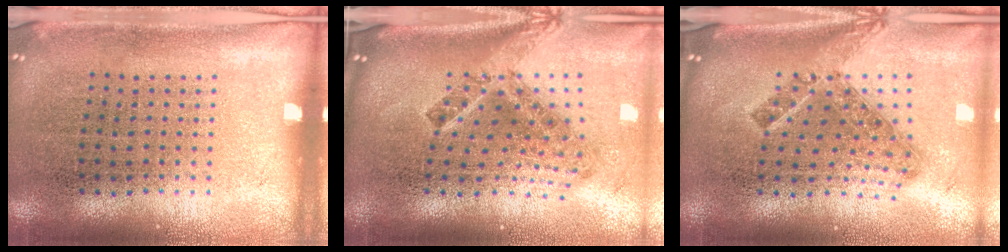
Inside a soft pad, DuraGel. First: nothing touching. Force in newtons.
{"total": 2.8, "press": 1.7, "slide": 2.2}
{"total": 1.6, "press": 1.1, "slide": 1.1}